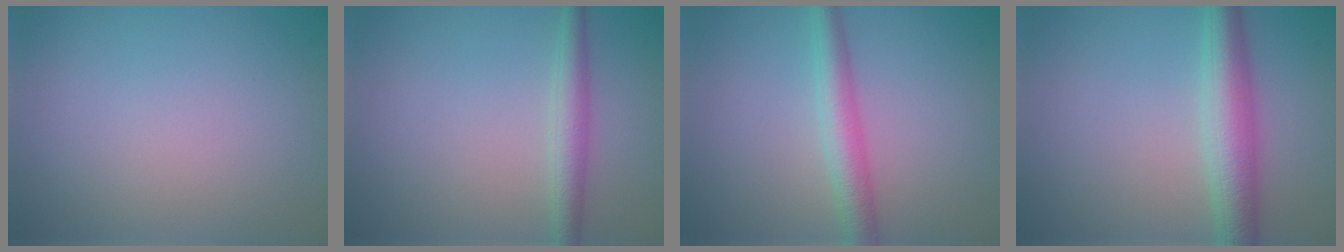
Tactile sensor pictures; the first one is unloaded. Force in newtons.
{"total": 2.4, "press": 2.4, "slide": 0.0}
{"total": 3.5, "press": 3.5, "slide": 0.0}
{"total": 4.7, "press": 4.7, "slide": 0.1}